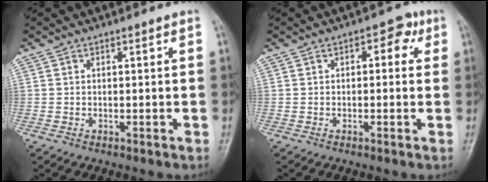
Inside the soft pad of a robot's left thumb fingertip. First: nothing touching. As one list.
[{"total": 4.1, "force": [1.0, 2.5, 3.1], "torque": [-0.011, 0.007, 0.001]}]